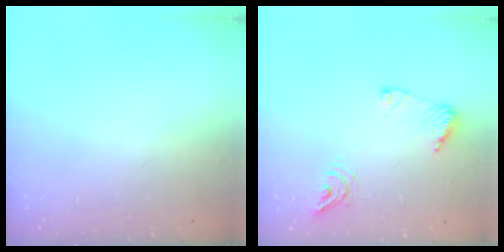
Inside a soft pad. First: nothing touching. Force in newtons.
{"total": 10.7, "press": 10.6, "slide": 1.1}